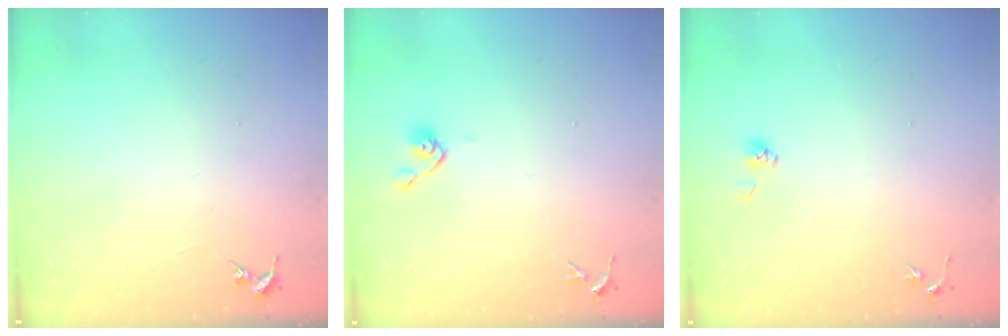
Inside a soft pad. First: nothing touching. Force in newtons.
{"total": 4.3, "press": 4.1, "slide": 1.3}
{"total": 3.9, "press": 3.5, "slide": 1.7}